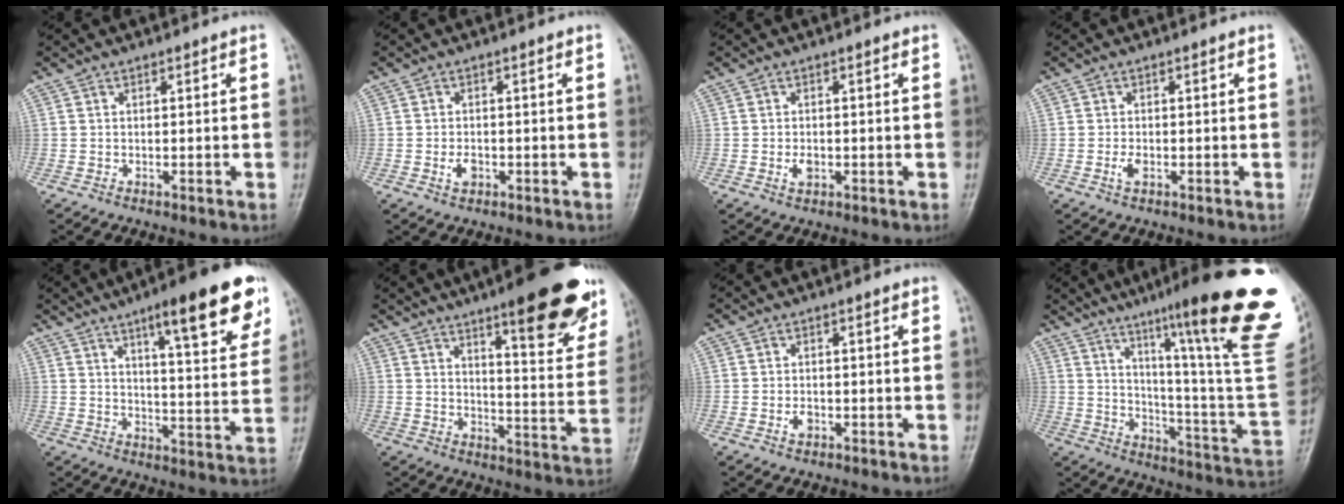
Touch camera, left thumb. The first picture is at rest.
{"total": 2.3, "force": [-0.7, 1.5, 1.6], "torque": [-0.027, 0.001, -0.013]}
{"total": 2.1, "force": [-0.4, 1.3, 1.5], "torque": [-0.024, 0.000, -0.008]}
{"total": 1.9, "force": [-0.5, 1.0, 1.6], "torque": [-0.032, -0.001, -0.011]}
{"total": 17.4, "force": [9.9, 3.8, 13.8], "torque": [-0.160, -0.040, 0.139]}
{"total": 16.7, "force": [10.2, 4.5, 12.5], "torque": [-0.119, -0.052, 0.131]}
{"total": 1.7, "force": [-0.5, 1.1, 1.1], "torque": [-0.016, 0.001, -0.009]}
{"total": 30.1, "force": [16.5, 3.2, 24.9], "torque": [-0.275, -0.074, 0.239]}